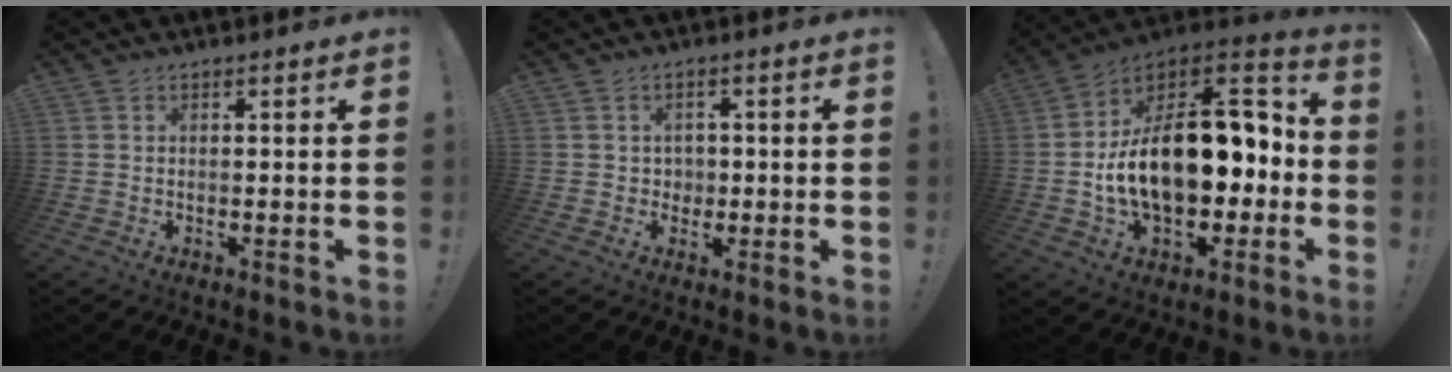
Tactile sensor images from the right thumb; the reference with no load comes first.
{"total": 3.0, "force": [0.2, 3.0, 0.5], "torque": [-0.003, -0.004, 0.001]}
{"total": 23.8, "force": [-1.3, 14.0, 19.1], "torque": [-0.298, 0.006, -0.011]}